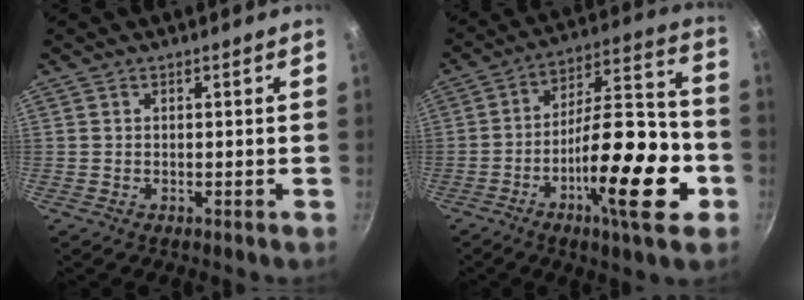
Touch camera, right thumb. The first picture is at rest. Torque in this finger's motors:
{"motor_torque": [2.21, 2.41, 1.58, -0.64, 0.48]}